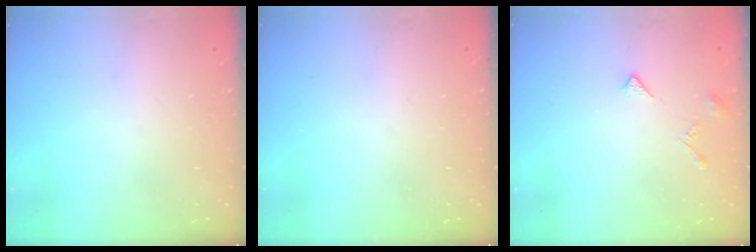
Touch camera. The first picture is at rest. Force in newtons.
{"total": 0.0}
{"total": 4.9, "press": 4.8, "slide": 1.0}